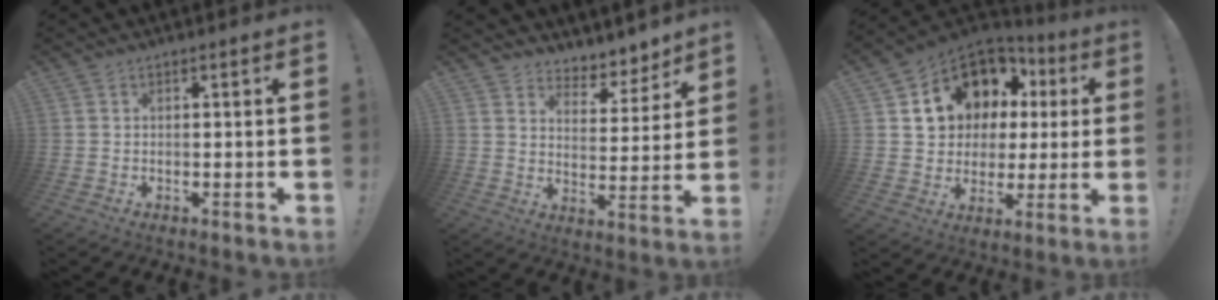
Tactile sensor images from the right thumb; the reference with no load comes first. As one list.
[{"total": 6.1, "force": [5.0, 3.3, 1.2], "torque": [-0.005, -0.054, 0.091]}, {"total": 14.7, "force": [6.9, 11.4, 6.2], "torque": [-0.094, -0.044, 0.149]}]